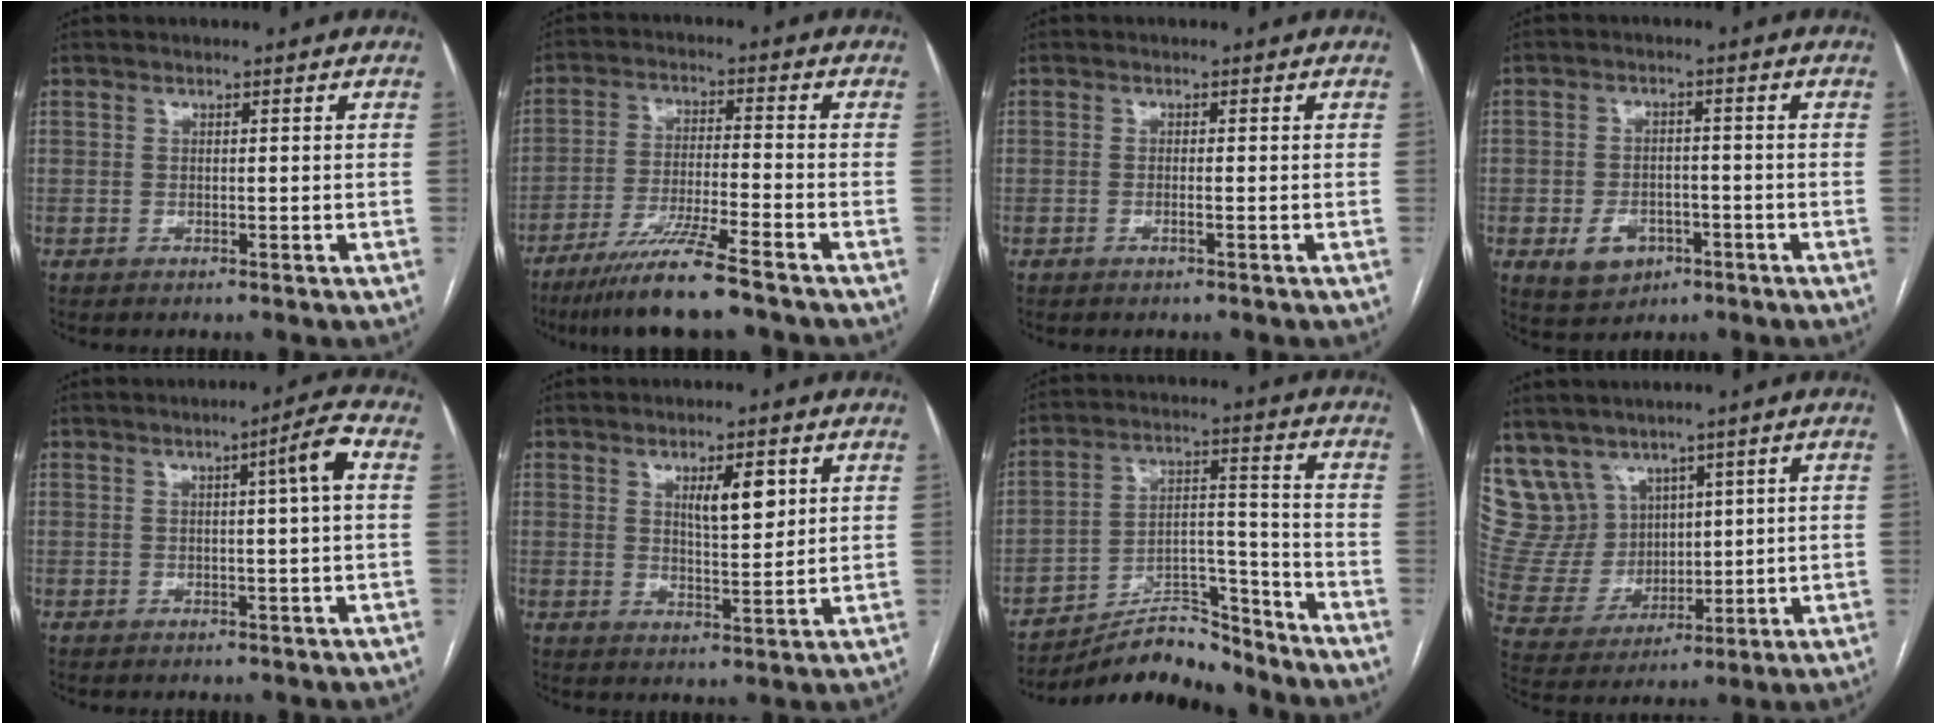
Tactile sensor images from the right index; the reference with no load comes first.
{"total": 10.3, "force": [-7.9, -0.6, 6.7], "torque": [-0.123, -0.034, -0.141]}
{"total": 0.7, "force": [-0.4, -0.1, 0.6], "torque": [-0.012, 0.000, -0.007]}
{"total": 5.6, "force": [-2.5, 3.7, 3.3], "torque": [-0.064, 0.000, -0.034]}
{"total": 4.1, "force": [0.6, -0.8, 4.0], "torque": [-0.058, 0.005, 0.010]}
{"total": 5.5, "force": [2.3, 1.4, 4.8], "torque": [-0.082, -0.003, 0.041]}
{"total": 11.4, "force": [-10.9, 2.3, 2.2], "torque": [-0.031, 0.044, -0.188]}
{"total": 10.1, "force": [7.1, 7.1, 1.0], "torque": [-0.039, 0.036, 0.163]}